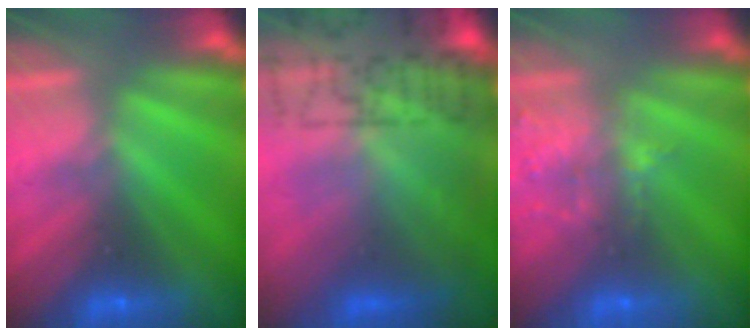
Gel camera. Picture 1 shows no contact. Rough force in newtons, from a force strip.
{"total": 7.5}
{"total": 1.7}